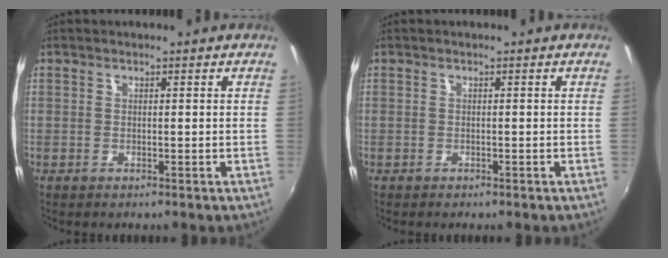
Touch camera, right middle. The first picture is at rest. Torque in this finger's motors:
{"motor_torque": [0.39, -0.10, 0.03, 0.01]}